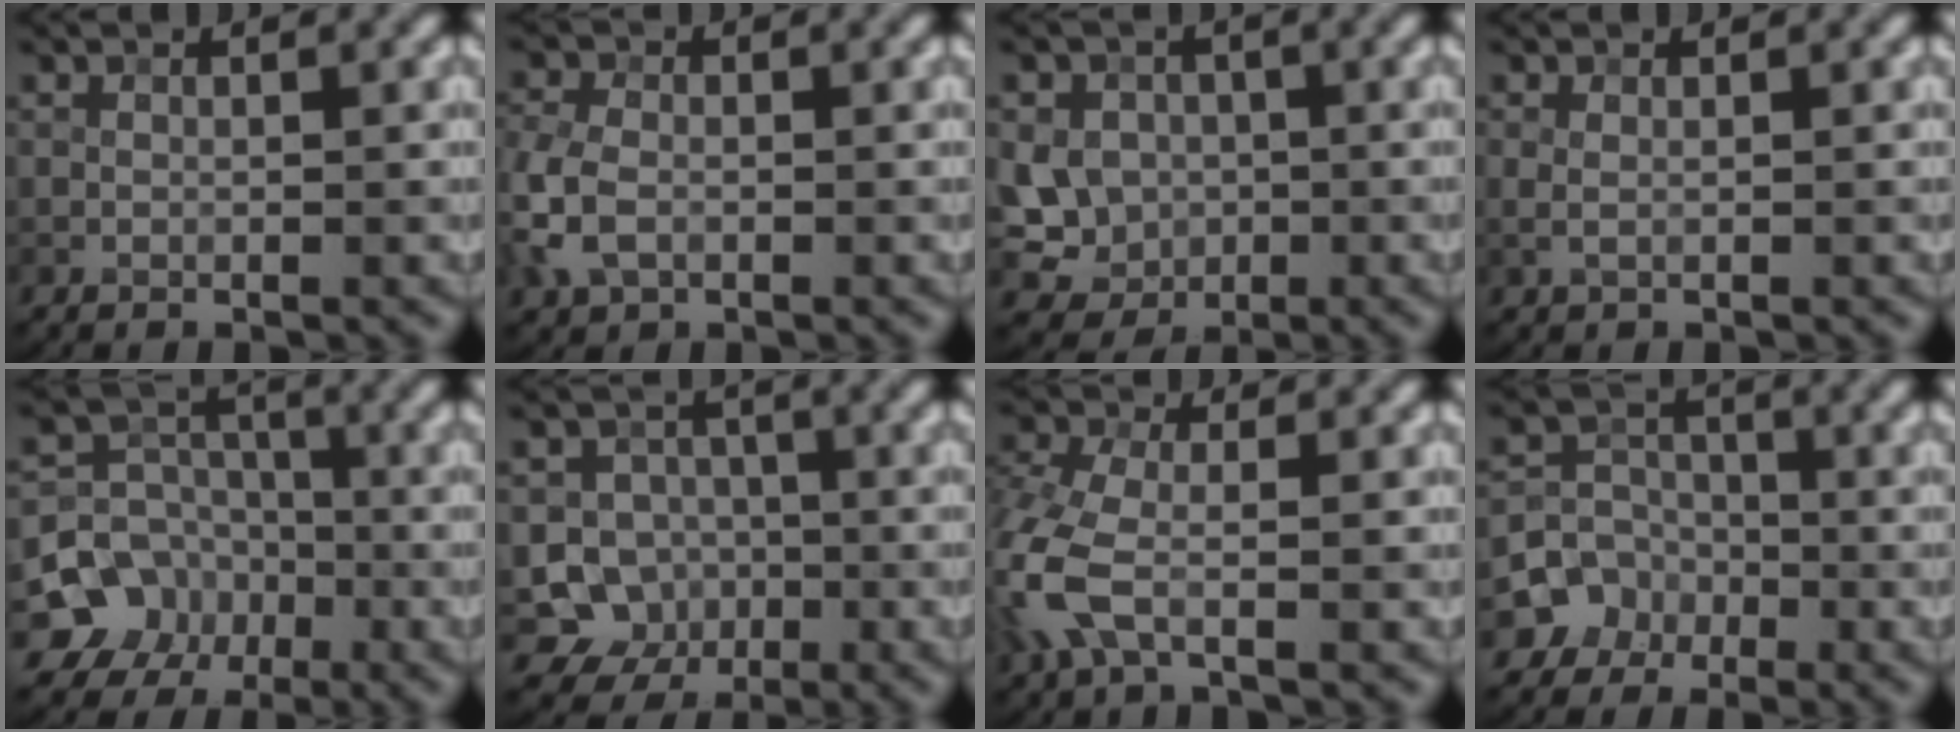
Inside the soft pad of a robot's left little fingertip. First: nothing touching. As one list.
[{"total": 4.3, "force": [-0.9, 3.1, 2.7], "torque": [-0.078, 0.002, -0.025]}, {"total": 5.8, "force": [0.3, 5.3, 2.4], "torque": [-0.036, 0.011, -0.007]}, {"total": 0.7, "force": [0.2, 0.3, 0.6], "torque": [-0.017, 0.002, 0.003]}, {"total": 8.4, "force": [-3.8, 7.4, 1.1], "torque": [0.007, -0.013, -0.088]}, {"total": 4.8, "force": [-1.2, 4.4, 1.2], "torque": [0.007, 0.003, -0.041]}, {"total": 6.0, "force": [-2.1, 3.0, 4.7], "torque": [-0.136, 0.001, -0.057]}, {"total": 4.7, "force": [-2.2, 4.1, 0.2], "torque": [0.036, 0.005, -0.060]}]